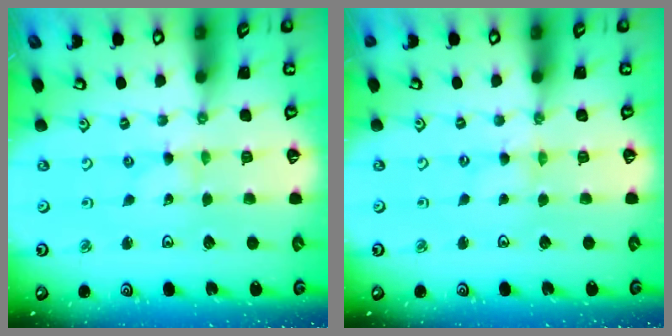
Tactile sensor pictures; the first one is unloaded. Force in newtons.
{"total": 0.6, "press": 0.6, "slide": 0.2}